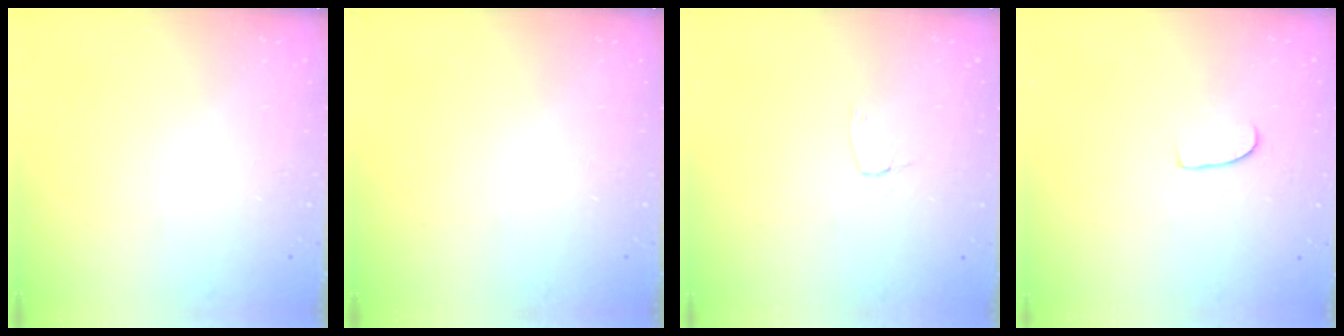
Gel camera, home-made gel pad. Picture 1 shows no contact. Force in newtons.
{"total": 0.0}
{"total": 2.6, "press": 2.6, "slide": 0.2}
{"total": 5.3, "press": 5.3, "slide": 0.5}